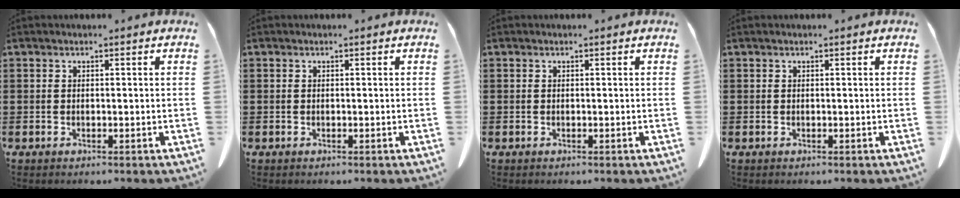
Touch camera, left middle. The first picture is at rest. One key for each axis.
{"total": 0.0}
{"total": 0.0}
{"total": 0.0}